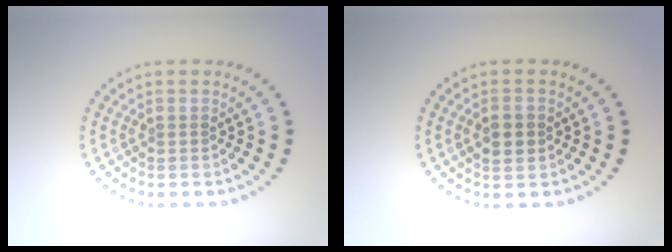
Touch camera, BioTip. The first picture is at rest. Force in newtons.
{"total": 2.3, "press": 2.3, "slide": 0.2}